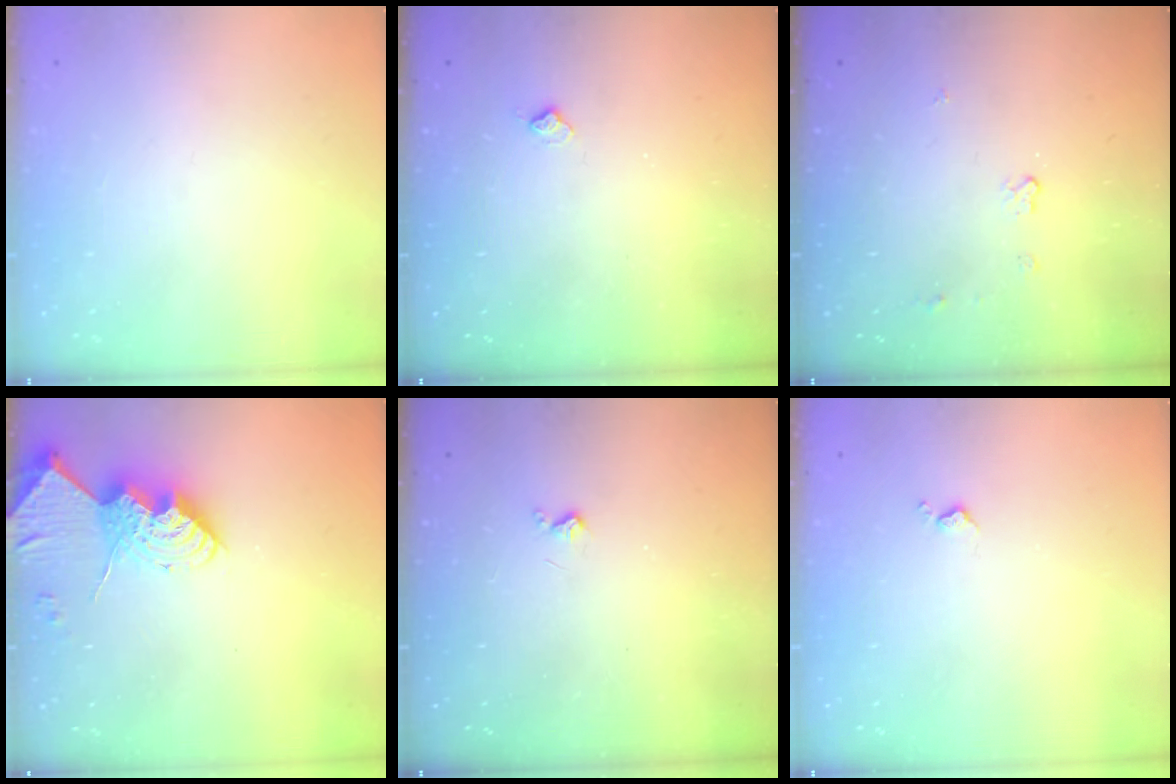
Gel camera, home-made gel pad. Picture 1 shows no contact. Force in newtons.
{"total": 4.7, "press": 4.7, "slide": 0.6}
{"total": 3.6, "press": 3.5, "slide": 0.7}
{"total": 13.0, "press": 12.9, "slide": 0.9}
{"total": 2.6, "press": 2.6, "slide": 0.5}
{"total": 3.8, "press": 3.7, "slide": 0.6}